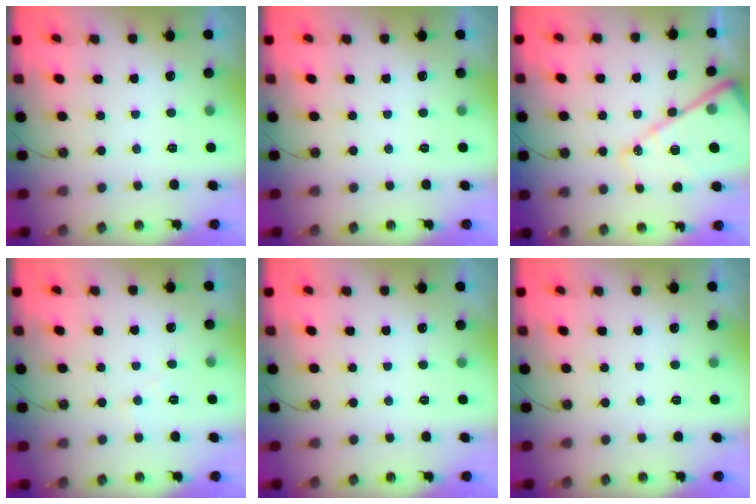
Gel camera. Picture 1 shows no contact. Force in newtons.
{"total": 0.0}
{"total": 16.5, "press": 16.4, "slide": 1.7}
{"total": 4.9, "press": 4.9, "slide": 0.8}
{"total": 0.0}
{"total": 0.0}